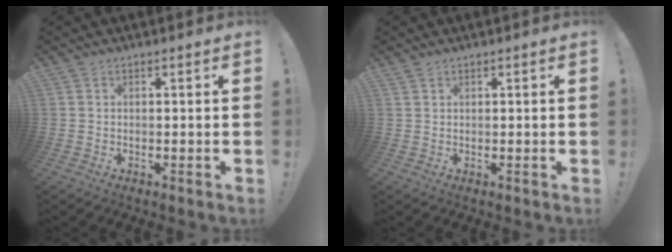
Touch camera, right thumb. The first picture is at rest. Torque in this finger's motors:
{"motor_torque": [-0.17, -0.03, -0.12, -0.11, -0.09]}